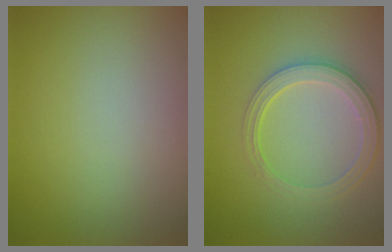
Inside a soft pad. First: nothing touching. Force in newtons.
{"total": 4.0, "press": 2.9, "slide": 2.8}